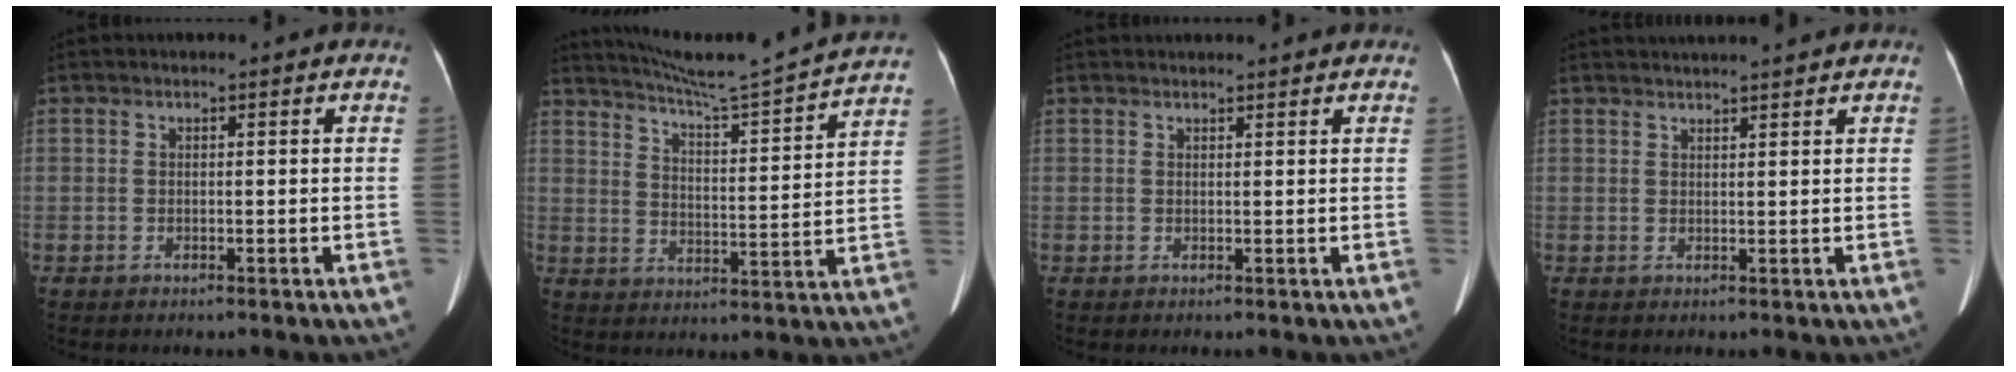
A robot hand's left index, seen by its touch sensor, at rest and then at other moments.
{"total": 16.9, "force": [15.7, -1.8, 5.9], "torque": [-0.109, -0.036, 0.218]}
{"total": 4.5, "force": [4.3, 0.7, 1.2], "torque": [-0.013, 0.025, 0.051]}
{"total": 7.9, "force": [7.3, 0.6, 2.8], "torque": [-0.041, 0.025, 0.095]}